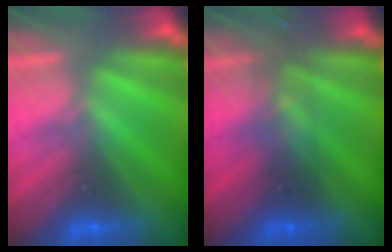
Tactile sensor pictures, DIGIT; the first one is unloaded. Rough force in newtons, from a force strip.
{"total": 2.8}